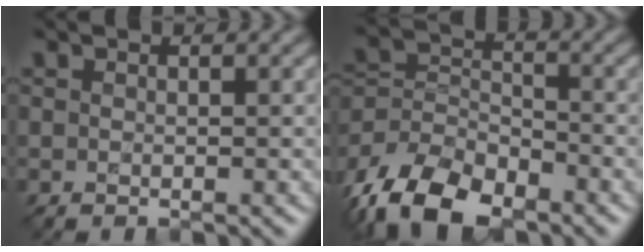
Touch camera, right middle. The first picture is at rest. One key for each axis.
{"total": 10.3, "fx": -6.9, "fy": 5.4, "fz": 5.4, "tx": -0.104, "ty": -0.012, "tz": -0.139}